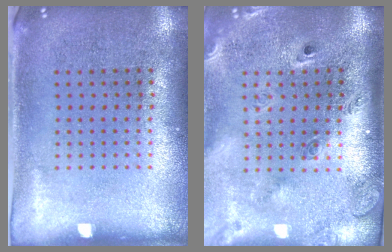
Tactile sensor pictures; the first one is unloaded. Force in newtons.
{"total": 2.7, "press": 1.8, "slide": 1.9}